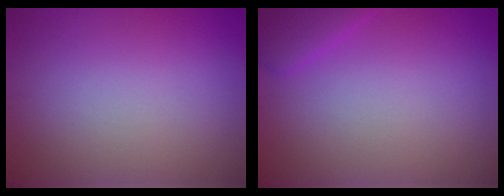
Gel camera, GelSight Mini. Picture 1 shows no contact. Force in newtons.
{"total": 2.0, "press": 2.0, "slide": 0.1}